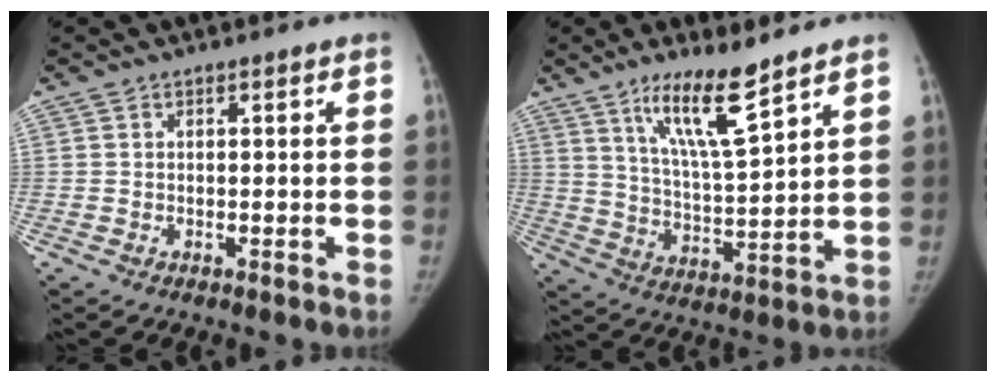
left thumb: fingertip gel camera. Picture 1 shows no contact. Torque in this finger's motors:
{"motor_torque": [0.24, 0.04, 1.33, -1.45, 0.44]}